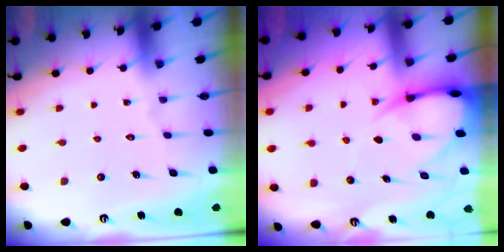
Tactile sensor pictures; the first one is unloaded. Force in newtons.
{"total": 9.7, "press": 9.7, "slide": 1.0}